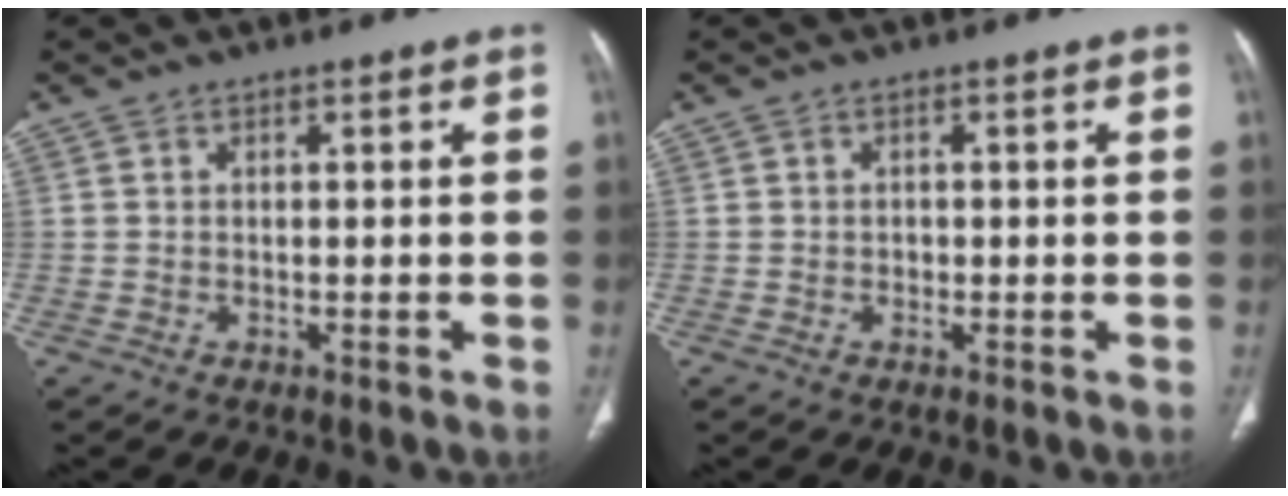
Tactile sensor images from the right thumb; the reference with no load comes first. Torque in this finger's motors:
{"motor_torque": [-0.49, -0.48, -0.20, 0.20, -0.03]}